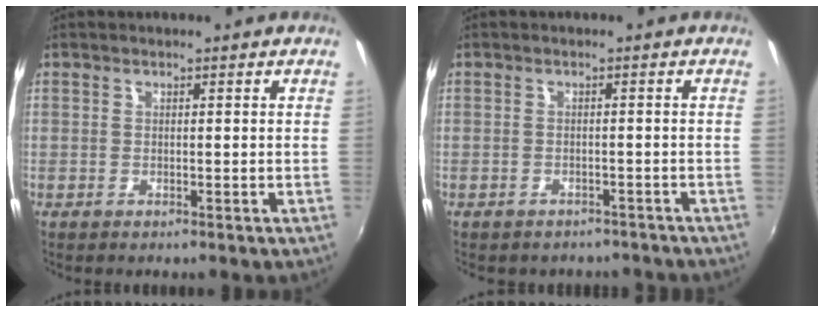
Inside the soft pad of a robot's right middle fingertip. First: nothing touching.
{"total": 5.8, "force": [-5.0, 2.5, 1.5], "torque": [-0.034, -0.012, -0.058]}